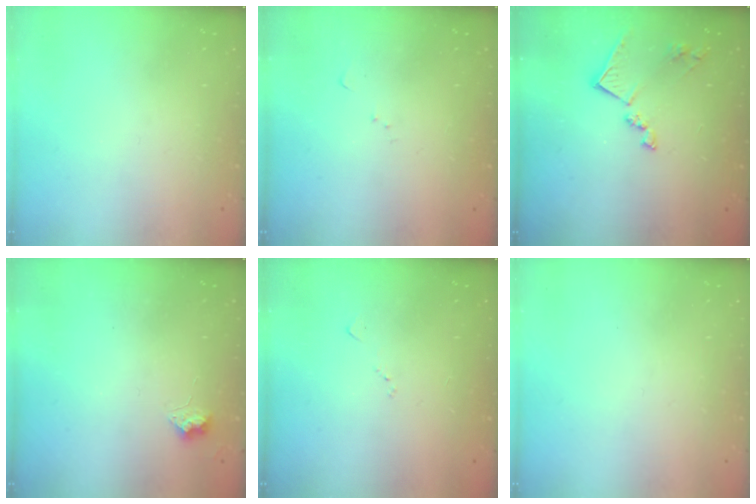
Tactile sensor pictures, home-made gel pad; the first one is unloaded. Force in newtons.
{"total": 4.5, "press": 4.4, "slide": 0.5}
{"total": 12.8, "press": 12.8, "slide": 0.8}
{"total": 5.9, "press": 5.9, "slide": 0.7}
{"total": 5.5, "press": 5.5, "slide": 0.8}
{"total": 0.0}